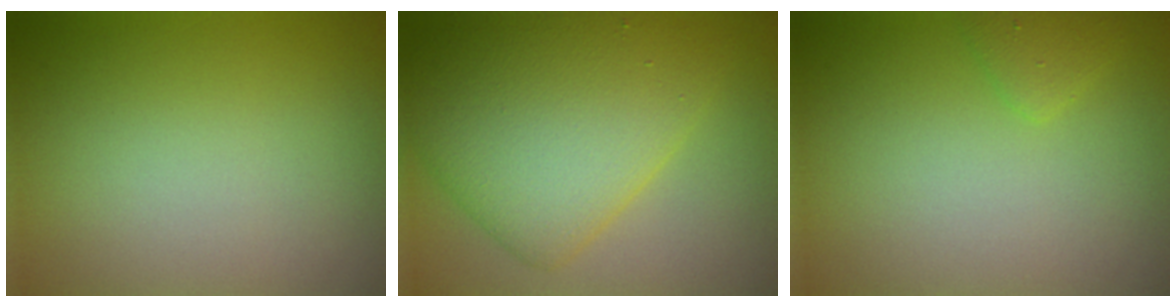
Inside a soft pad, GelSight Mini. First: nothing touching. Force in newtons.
{"total": 8.5, "press": 8.5, "slide": 0.4}
{"total": 1.4, "press": 1.4, "slide": 0.1}